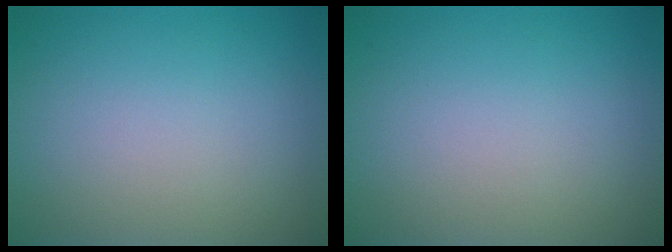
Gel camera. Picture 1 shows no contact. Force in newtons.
{"total": 0.0}